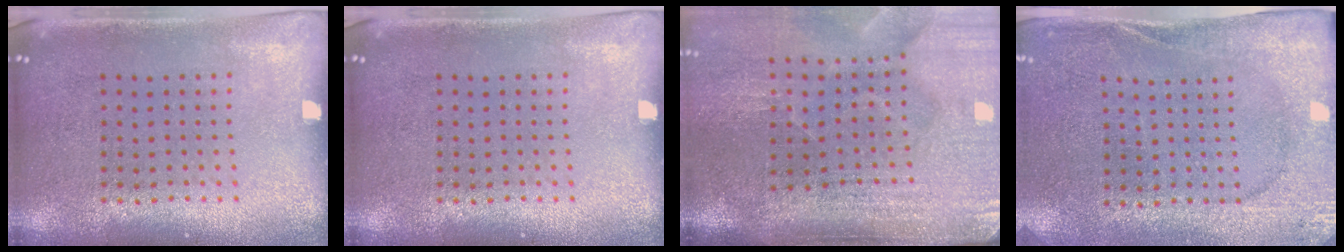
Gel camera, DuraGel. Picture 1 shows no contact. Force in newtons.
{"total": 0.0}
{"total": 4.9, "press": 4.1, "slide": 2.7}
{"total": 2.6, "press": 2.6, "slide": 0.4}